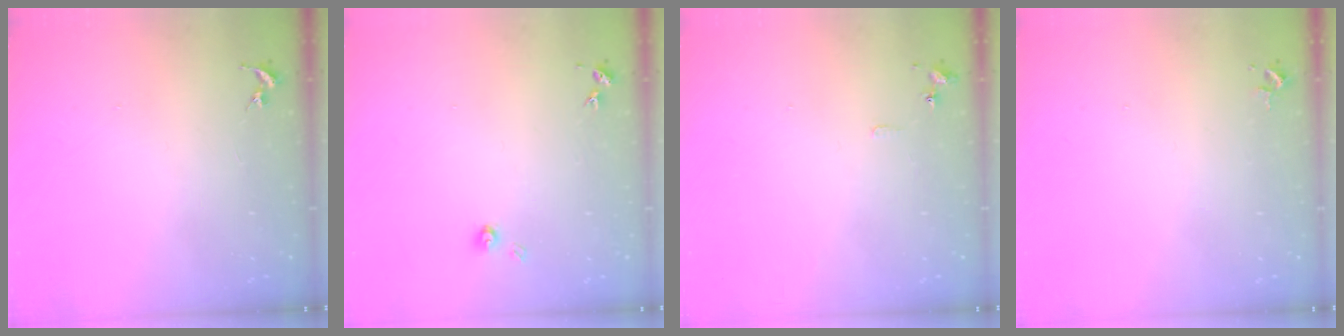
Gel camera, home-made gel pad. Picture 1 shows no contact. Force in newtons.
{"total": 3.9, "press": 3.9, "slide": 0.5}
{"total": 4.5, "press": 4.4, "slide": 0.6}
{"total": 2.4, "press": 2.4, "slide": 0.3}